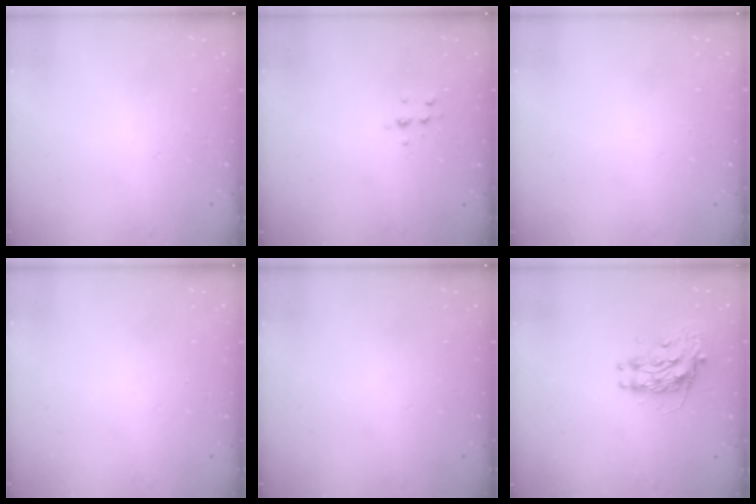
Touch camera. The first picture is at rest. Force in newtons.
{"total": 4.7, "press": 4.4, "slide": 1.6}
{"total": 0.0}
{"total": 0.0}
{"total": 0.0}
{"total": 9.6, "press": 9.6, "slide": 0.7}